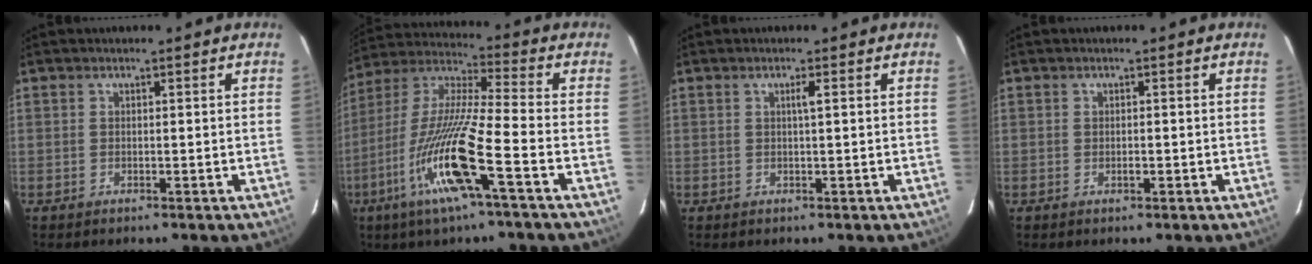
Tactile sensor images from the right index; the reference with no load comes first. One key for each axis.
{"total": 15.5, "fx": -6.5, "fy": 0.4, "fz": 14.1, "tx": -0.290, "ty": -0.012, "tz": -0.128}
{"total": 1.1, "fx": 0.3, "fy": -0.2, "fz": 1.1, "tx": -0.020, "ty": 0.002, "tz": 0.004}
{"total": 0.8, "fx": -0.2, "fy": 0.4, "fz": 0.6, "tx": -0.011, "ty": 0.000, "tz": -0.003}